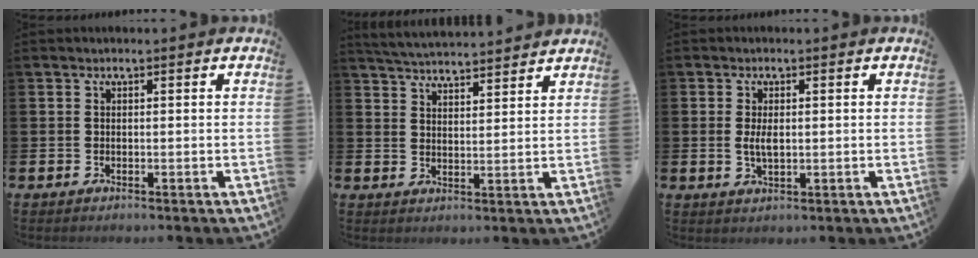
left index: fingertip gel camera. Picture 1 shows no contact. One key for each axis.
{"total": 4.8, "fx": 4.8, "fy": 0.0, "fz": 0.2, "tx": -0.020, "ty": -0.030, "tz": 0.086}
{"total": 2.6, "fx": 0.3, "fy": 1.2, "fz": 2.3, "tx": -0.034, "ty": -0.001, "tz": 0.001}